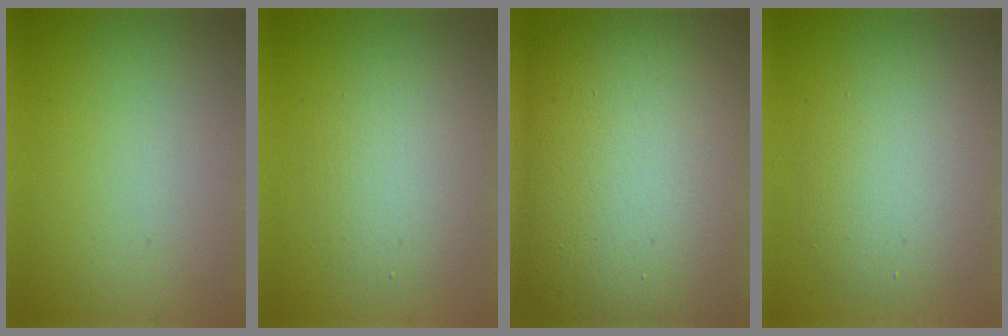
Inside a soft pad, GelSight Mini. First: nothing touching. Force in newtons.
{"total": 3.6, "press": 3.6, "slide": 0.2}
{"total": 21.1, "press": 21.1, "slide": 1.0}
{"total": 5.7, "press": 5.7, "slide": 0.6}